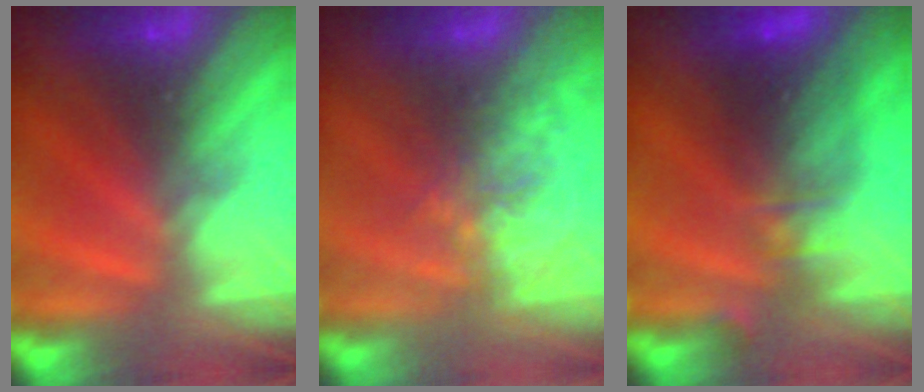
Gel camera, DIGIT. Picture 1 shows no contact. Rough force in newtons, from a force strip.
{"total": 4.1}
{"total": 8.3}